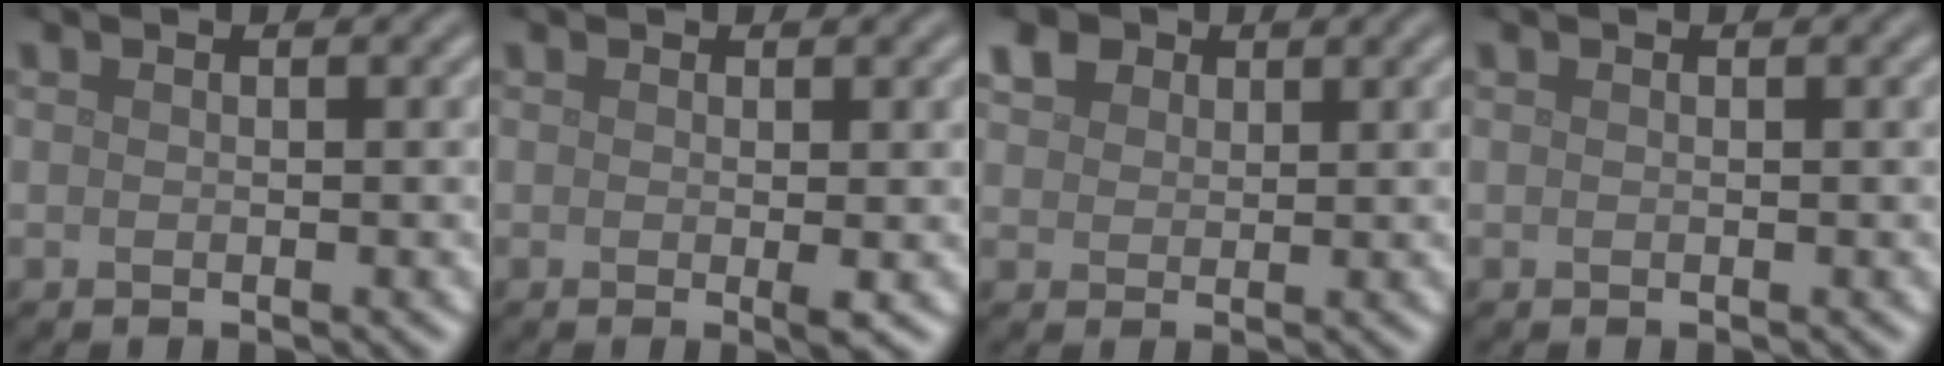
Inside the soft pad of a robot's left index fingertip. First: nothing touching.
{"total": 1.1, "force": [0.0, 0.0, 1.1], "torque": [-0.020, -0.005, -0.003]}
{"total": 3.3, "force": [2.0, 2.2, 1.4], "torque": [-0.040, 0.008, 0.031]}
{"total": 0.0}